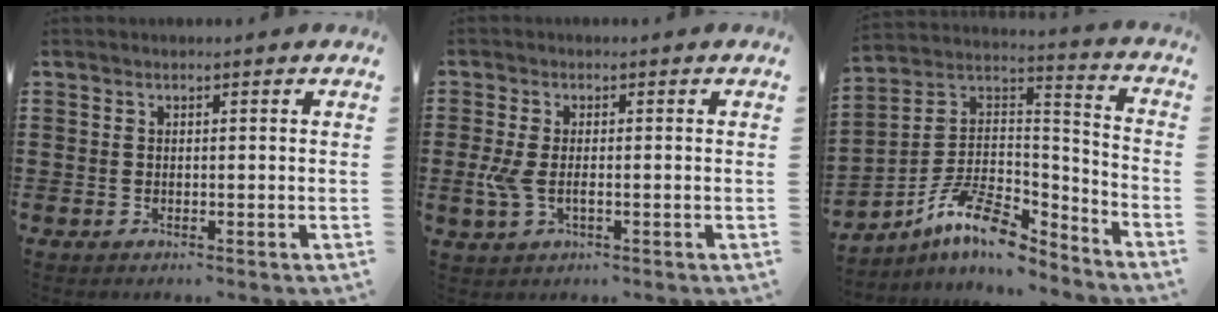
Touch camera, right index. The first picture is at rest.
{"total": 3.8, "force": [-0.9, 1.9, 3.2], "torque": [-0.085, -0.007, -0.022]}
{"total": 11.0, "force": [-7.6, 3.9, 6.9], "torque": [-0.151, 0.010, -0.153]}